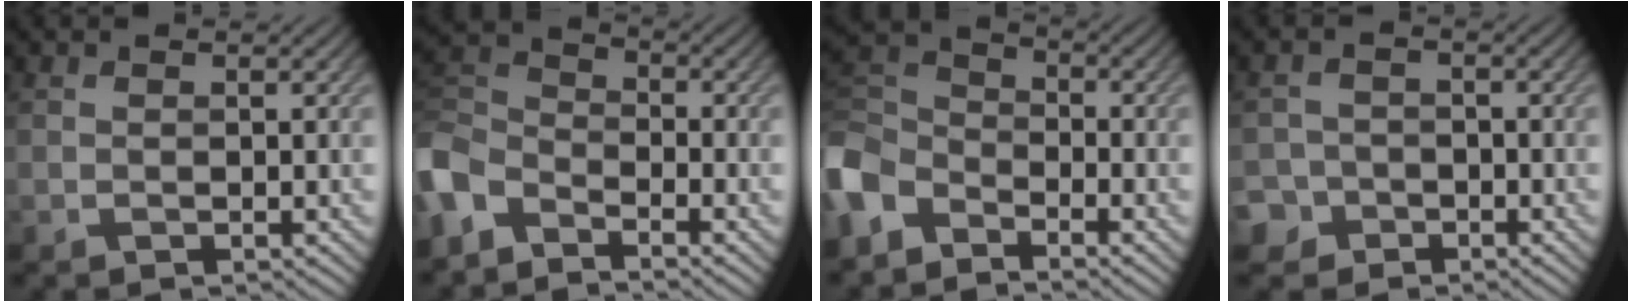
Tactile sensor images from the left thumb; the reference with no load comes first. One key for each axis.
{"total": 7.0, "fx": -4.9, "fy": 3.6, "fz": 3.5, "tx": -0.090, "ty": -0.001, "tz": -0.123}
{"total": 7.1, "fx": -4.7, "fy": 4.2, "fz": 3.3, "tx": -0.087, "ty": -0.002, "tz": -0.120}
{"total": 3.8, "fx": -2.3, "fy": 3.0, "fz": 0.5, "tx": 0.000, "ty": -0.001, "tz": -0.050}